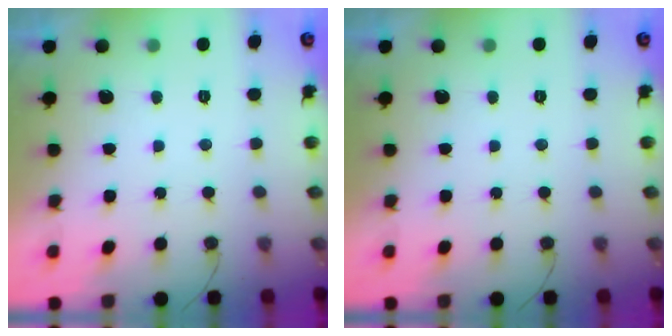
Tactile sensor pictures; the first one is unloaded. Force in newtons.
{"total": 0.0}